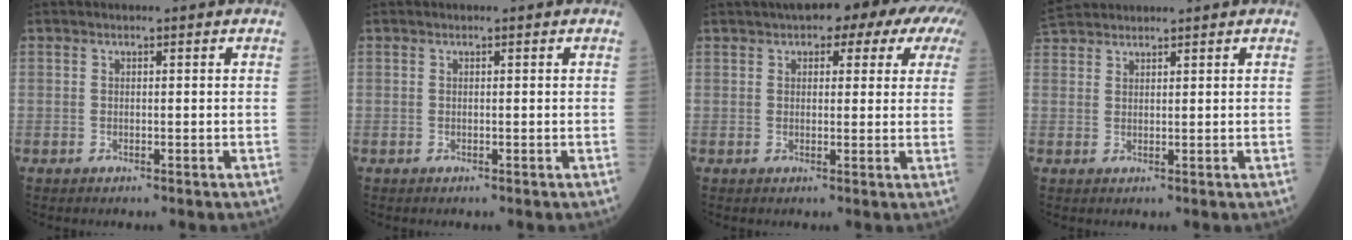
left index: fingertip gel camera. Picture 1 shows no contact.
{"total": 0.0}
{"total": 12.4, "force": [7.5, 4.7, 8.7], "torque": [-0.105, 0.045, 0.081]}
{"total": 3.8, "force": [3.7, 0.5, 0.6], "torque": [-0.023, 0.027, 0.075]}